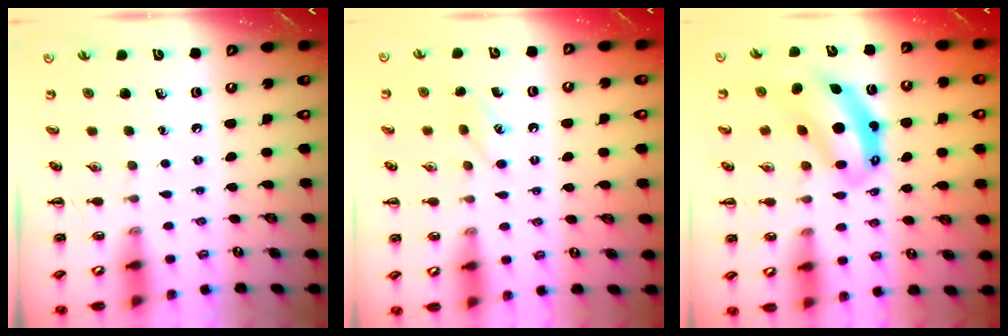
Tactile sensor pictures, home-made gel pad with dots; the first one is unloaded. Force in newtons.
{"total": 6.6, "press": 6.5, "slide": 1.5}
{"total": 8.3, "press": 8.0, "slide": 2.1}